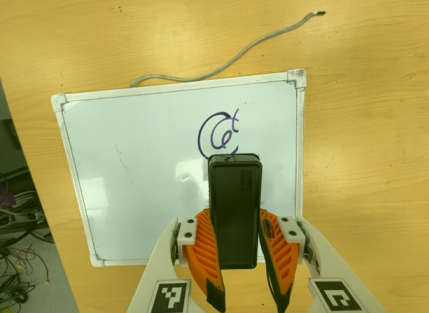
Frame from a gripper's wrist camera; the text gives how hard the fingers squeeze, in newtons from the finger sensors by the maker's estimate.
{"total": 9.0, "left": 7.3, "right": 10.7}